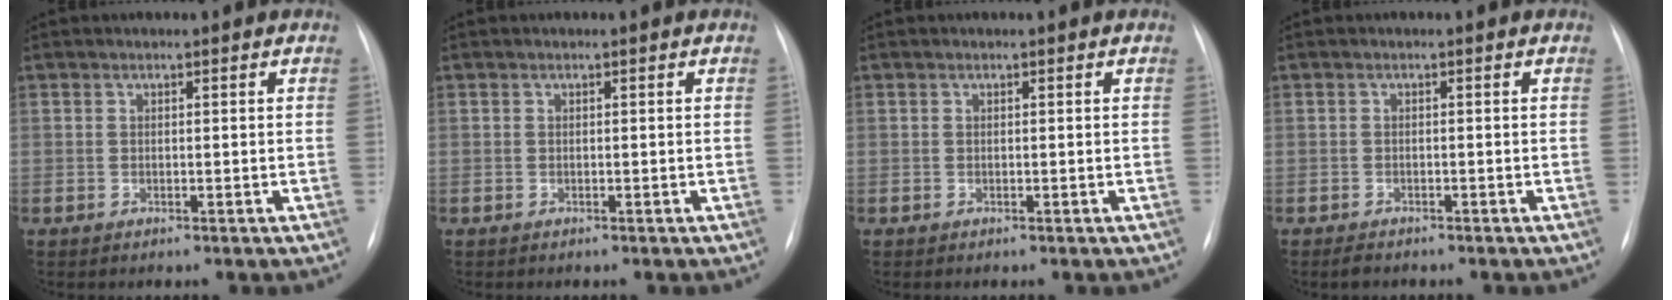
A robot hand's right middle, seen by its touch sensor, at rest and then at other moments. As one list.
[{"total": 0.0}, {"total": 0.0}, {"total": 1.5, "force": [-1.2, 0.6, 0.4], "torque": [-0.013, -0.002, -0.018]}]